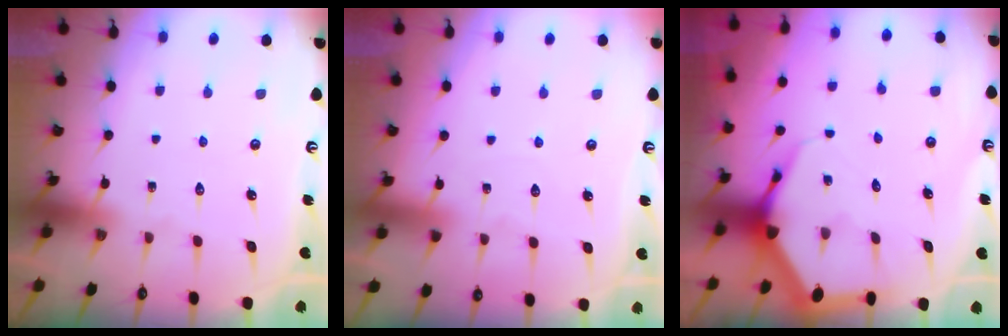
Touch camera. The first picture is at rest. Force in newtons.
{"total": 2.7, "press": 2.7, "slide": 0.3}
{"total": 6.6, "press": 6.5, "slide": 0.7}